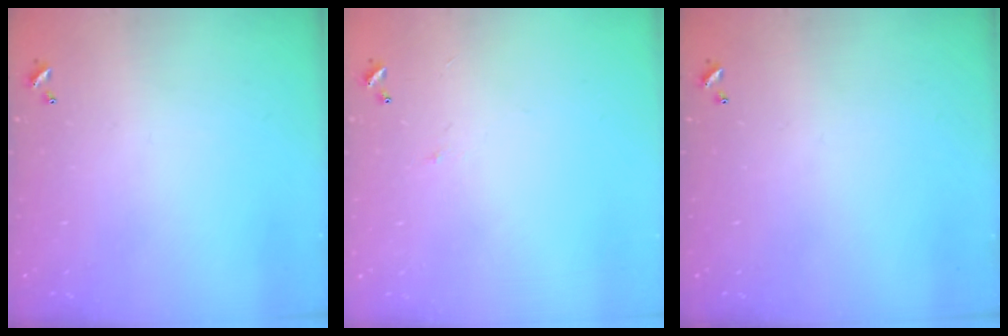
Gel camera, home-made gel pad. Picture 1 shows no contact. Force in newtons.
{"total": 0.8, "press": 0.6, "slide": 0.6}
{"total": 0.0}